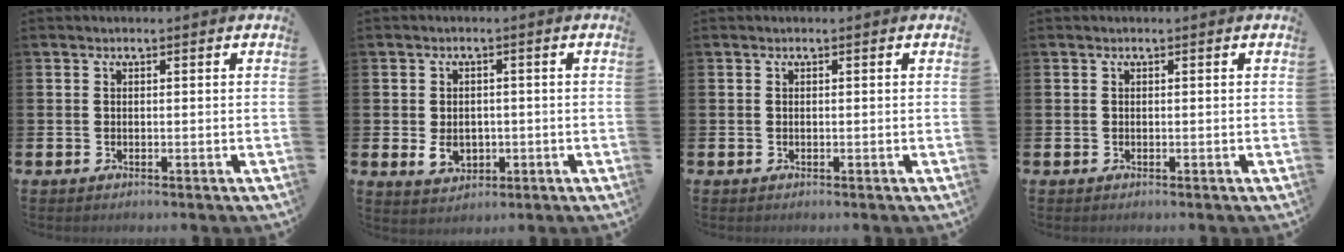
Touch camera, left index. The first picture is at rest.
{"total": 3.5, "force": [-0.6, 2.6, 2.2], "torque": [-0.030, -0.001, -0.015]}
{"total": 0.0}
{"total": 0.0}